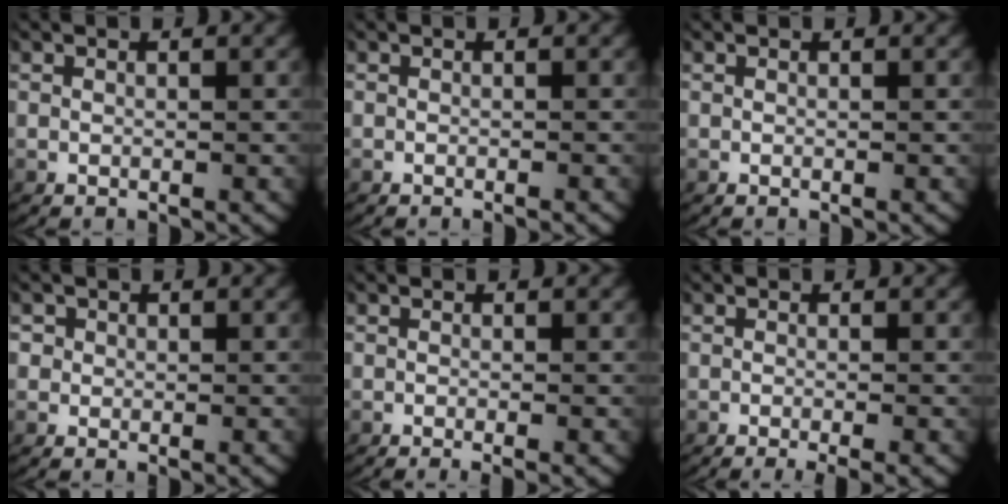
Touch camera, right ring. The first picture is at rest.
{"total": 0.9, "force": [-0.8, 0.1, 0.4], "torque": [0.001, 0.005, -0.014]}
{"total": 0.0}
{"total": 1.7, "force": [0.2, 1.7, 0.5], "torque": [-0.018, -0.004, 0.001]}
{"total": 2.0, "force": [-1.5, 0.3, 1.3], "torque": [-0.010, 0.001, -0.024]}
{"total": 3.7, "force": [-2.9, 0.8, 2.2], "torque": [-0.017, -0.002, -0.043]}